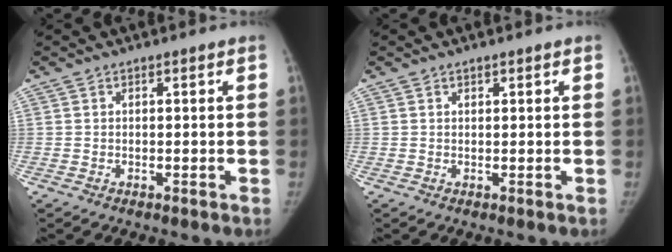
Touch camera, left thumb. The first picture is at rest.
{"total": 0.6, "force": [0.4, 0.3, 0.3], "torque": [-0.002, -0.002, 0.008]}